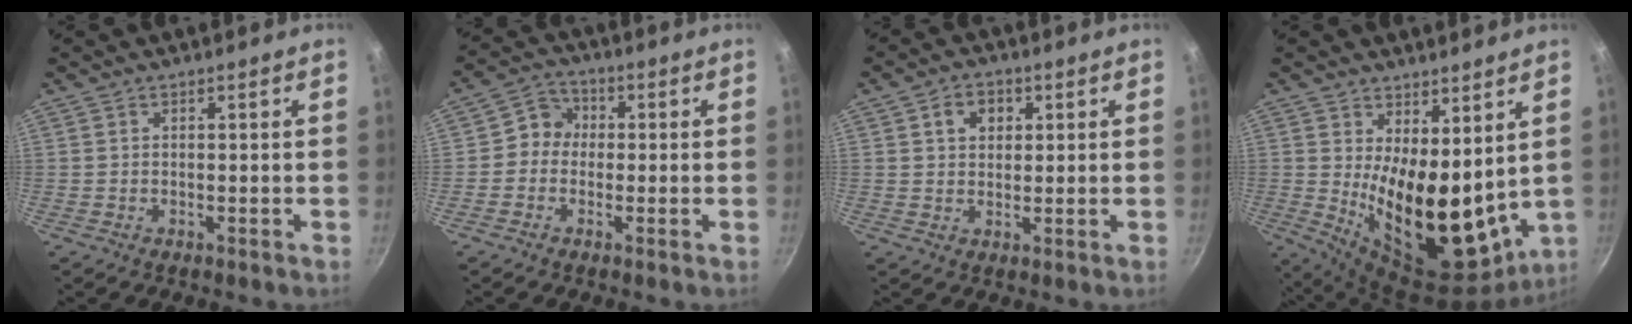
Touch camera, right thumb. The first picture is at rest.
{"total": 5.2, "force": [-0.4, 4.8, 1.9], "torque": [0.001, 0.018, -0.025]}
{"total": 5.1, "force": [1.7, 4.0, 2.6], "torque": [-0.022, 0.004, 0.025]}
{"total": 18.2, "force": [3.3, 8.9, 15.5], "torque": [-0.203, -0.058, 0.076]}